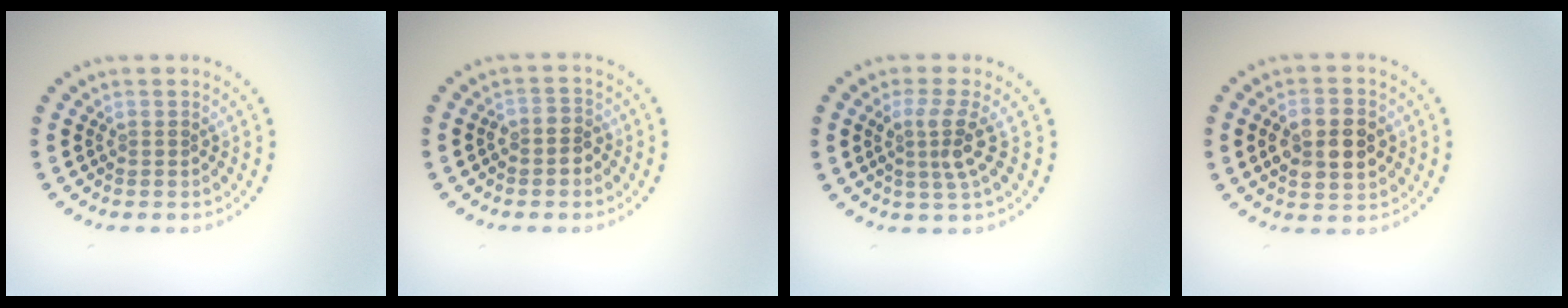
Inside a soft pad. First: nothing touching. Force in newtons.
{"total": 1.9, "press": 1.7, "slide": 0.7}
{"total": 2.9, "press": 2.1, "slide": 2.0}
{"total": 4.8, "press": 4.8, "slide": 0.1}